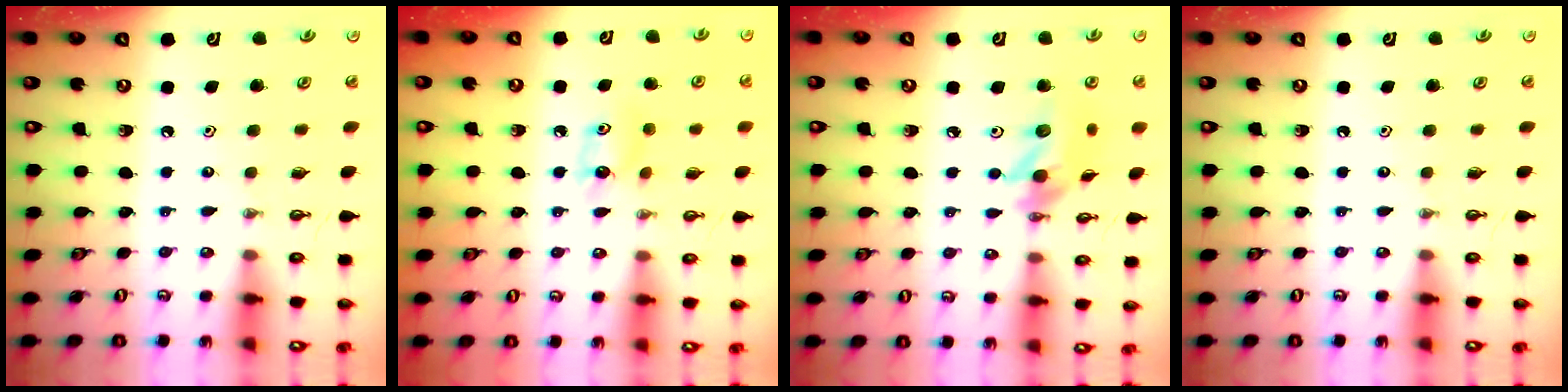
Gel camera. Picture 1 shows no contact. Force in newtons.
{"total": 6.1, "press": 6.0, "slide": 0.8}
{"total": 13.3, "press": 12.2, "slide": 5.5}
{"total": 0.0}